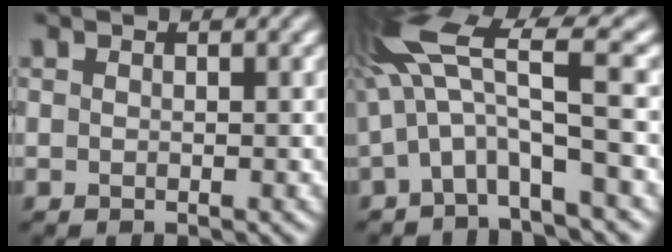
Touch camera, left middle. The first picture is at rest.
{"total": 6.6, "force": [0.7, 1.1, 6.5], "torque": [-0.131, 0.014, 0.000]}